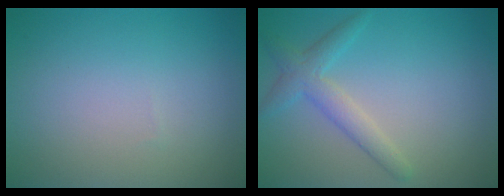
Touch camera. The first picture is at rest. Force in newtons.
{"total": 2.7, "press": 2.7, "slide": 0.1}